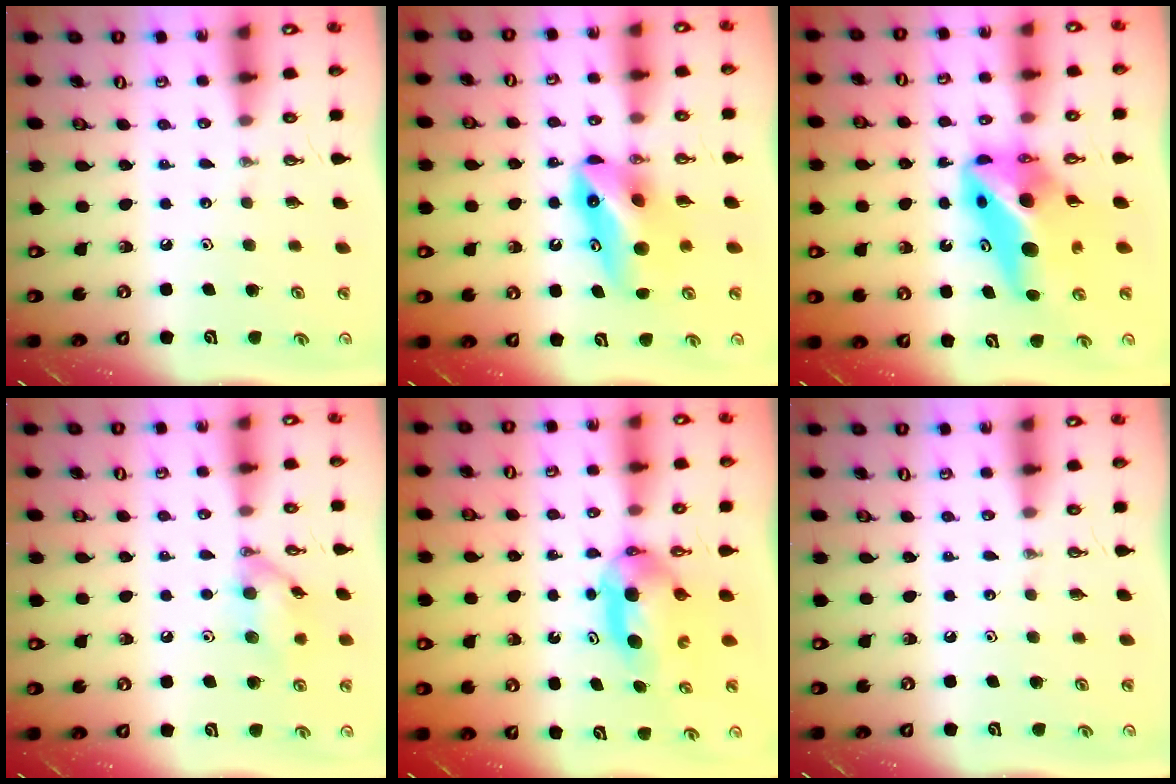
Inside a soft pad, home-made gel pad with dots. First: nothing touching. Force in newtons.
{"total": 9.8, "press": 9.1, "slide": 3.6}
{"total": 12.6, "press": 12.6, "slide": 1.0}
{"total": 11.2, "press": 11.2, "slide": 0.3}
{"total": 6.7, "press": 5.5, "slide": 3.8}
{"total": 0.0}